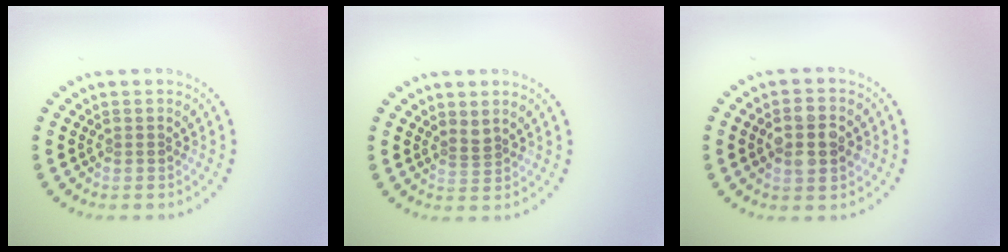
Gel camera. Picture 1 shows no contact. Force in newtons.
{"total": 1.0, "press": 0.6, "slide": 0.8}
{"total": 3.9, "press": 3.9, "slide": 0.2}